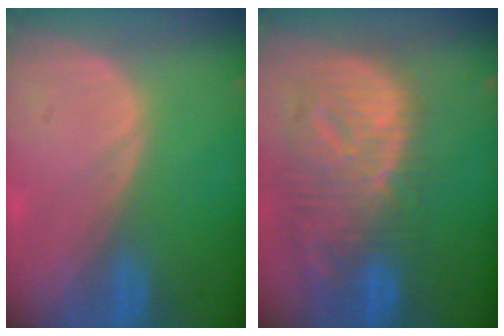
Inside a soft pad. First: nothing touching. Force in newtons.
{"total": 12.4, "press": 10.7, "slide": 6.3}